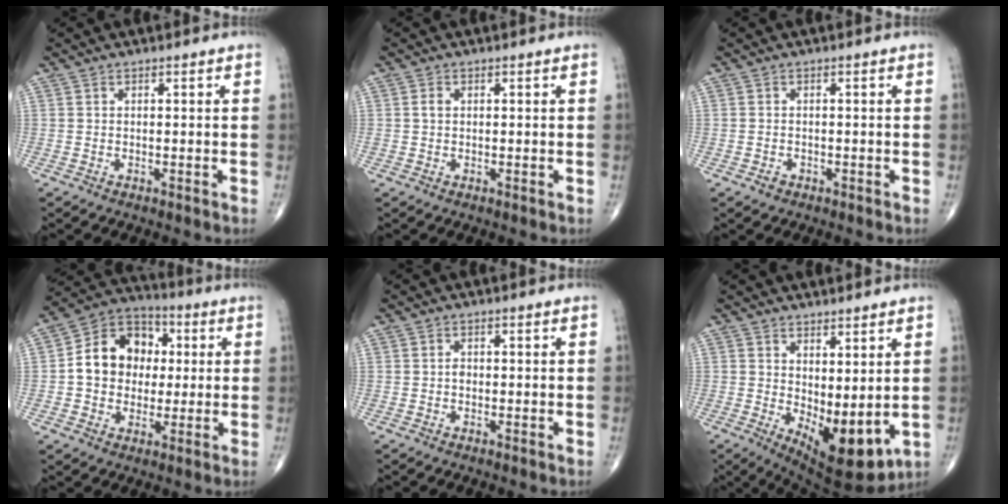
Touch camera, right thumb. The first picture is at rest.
{"total": 1.3, "force": [0.1, 1.0, 0.8], "torque": [-0.015, 0.003, 0.003]}
{"total": 1.3, "force": [-0.7, 1.0, 0.4], "torque": [-0.006, 0.004, -0.011]}
{"total": 13.9, "force": [1.1, 11.4, 7.9], "torque": [-0.089, 0.022, 0.011]}
{"total": 1.0, "force": [-0.2, 0.8, 0.6], "torque": [-0.006, 0.003, -0.007]}
{"total": 11.0, "force": [-0.3, 4.7, 9.9], "torque": [-0.135, -0.025, 0.015]}